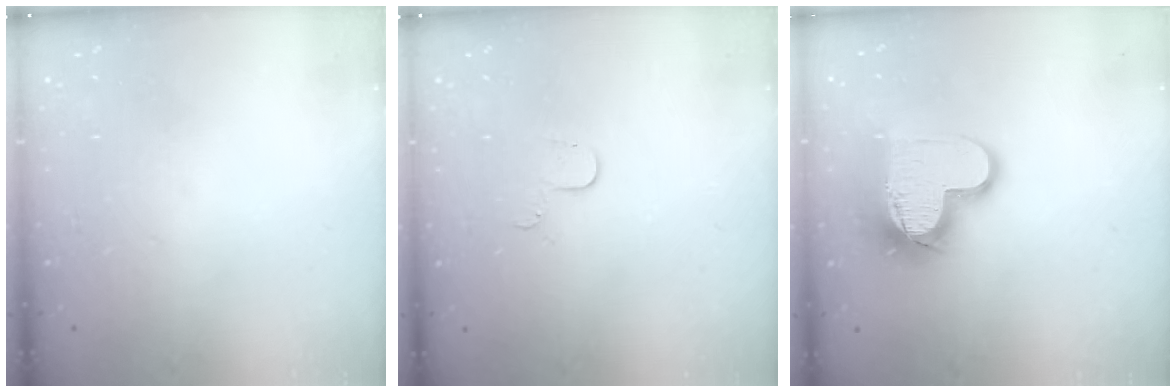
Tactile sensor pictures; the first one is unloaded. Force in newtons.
{"total": 4.2, "press": 4.2, "slide": 0.4}
{"total": 15.8, "press": 15.8, "slide": 1.2}